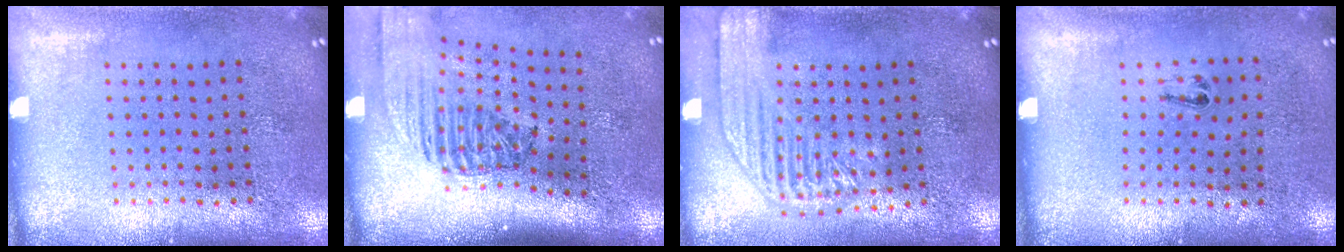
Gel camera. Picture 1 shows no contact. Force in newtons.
{"total": 2.4, "press": 1.7, "slide": 1.7}
{"total": 2.1, "press": 1.9, "slide": 0.9}
{"total": 0.6, "press": 0.2, "slide": 0.5}